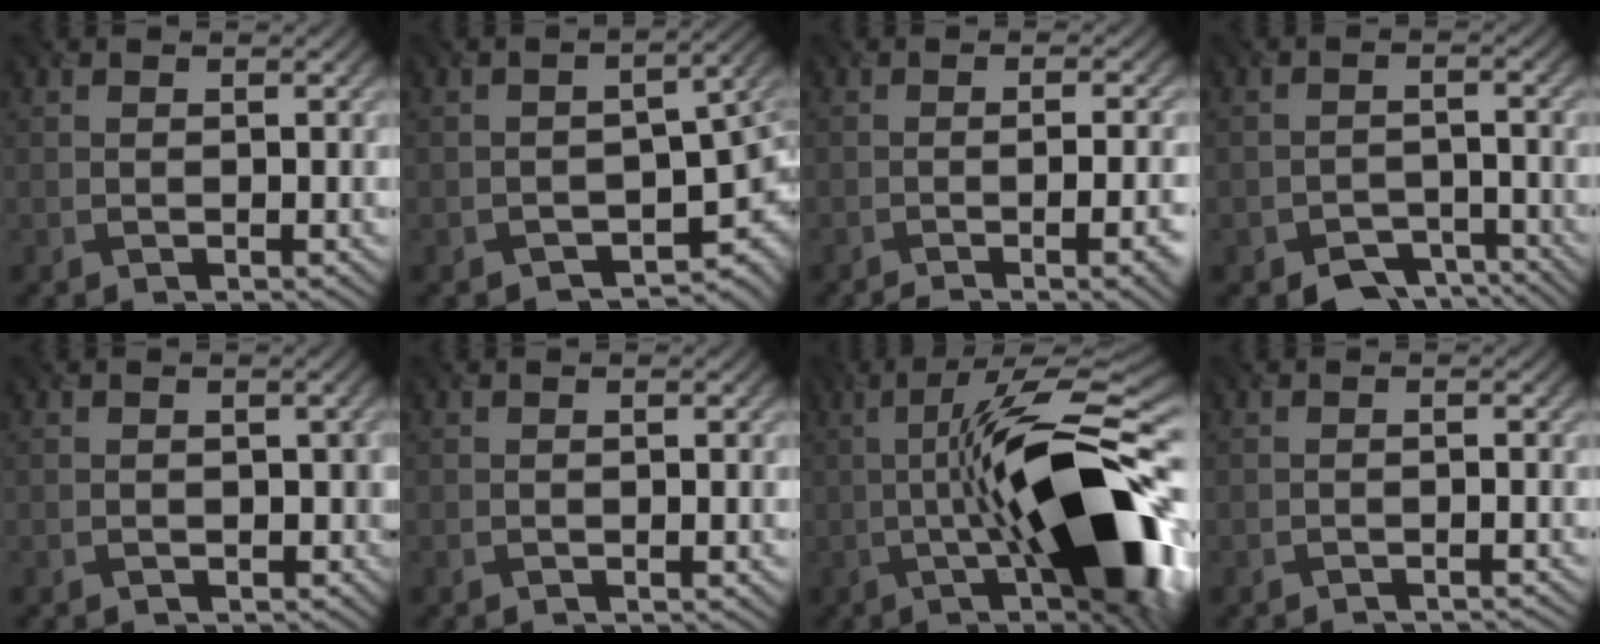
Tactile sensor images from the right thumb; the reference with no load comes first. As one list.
[{"total": 8.0, "force": [-3.2, 4.8, 5.6], "torque": [-0.057, -0.028, -0.039]}, {"total": 8.3, "force": [-3.8, 2.1, 7.0], "torque": [-0.094, -0.001, -0.052]}, {"total": 4.8, "force": [-3.6, 2.5, 2.0], "torque": [-0.030, -0.009, -0.060]}, {"total": 1.5, "force": [-0.7, 1.2, 0.6], "torque": [-0.012, -0.006, -0.008]}, {"total": 0.7, "force": [-0.4, 0.1, 0.6], "torque": [-0.008, 0.002, -0.006]}, {"total": 18.5, "force": [-2.6, 4.7, 17.7], "torque": [-0.257, 0.023, -0.035]}, {"total": 1.5, "force": [-1.3, 0.1, 0.7], "torque": [-0.004, 0.004, -0.025]}]